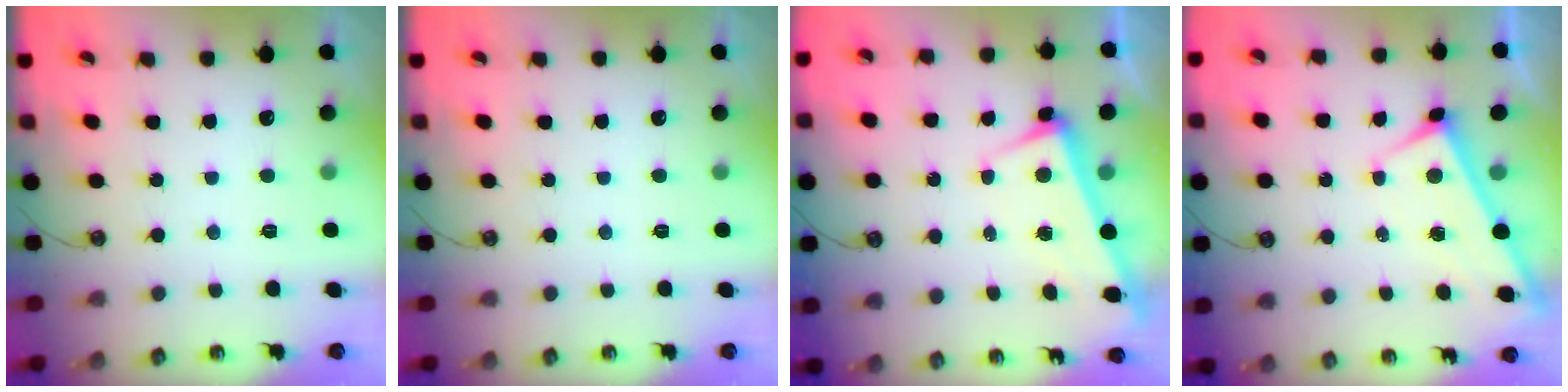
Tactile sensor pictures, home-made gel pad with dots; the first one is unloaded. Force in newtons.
{"total": 0.0}
{"total": 3.3, "press": 3.1, "slide": 0.9}
{"total": 1.4, "press": 1.3, "slide": 0.5}